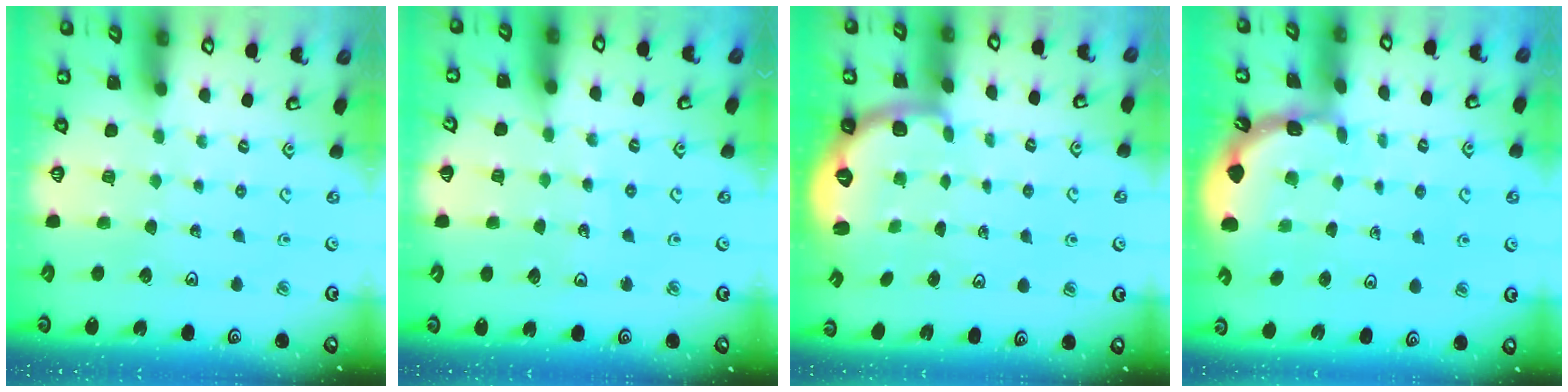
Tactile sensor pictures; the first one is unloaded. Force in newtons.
{"total": 4.3, "press": 4.3, "slide": 0.5}
{"total": 2.6, "press": 1.6, "slide": 2.1}
{"total": 1.8, "press": 1.8, "slide": 0.2}